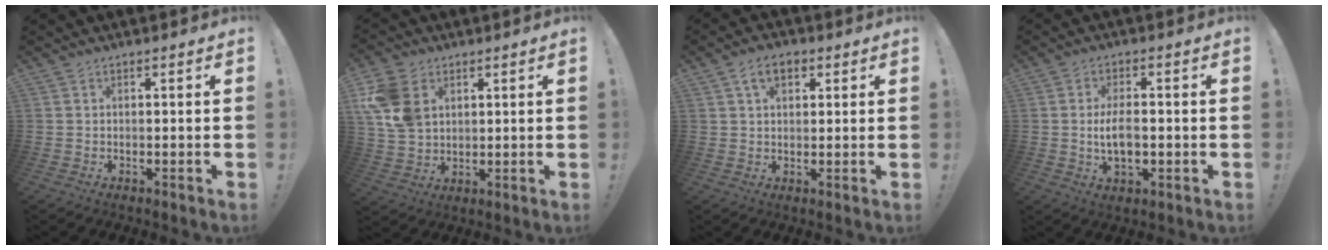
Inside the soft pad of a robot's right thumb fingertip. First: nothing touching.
{"total": 13.0, "force": [4.6, 9.7, 7.4], "torque": [-0.147, -0.007, 0.095]}
{"total": 6.1, "force": [2.6, 3.8, 4.0], "torque": [-0.062, 0.003, 0.047]}
{"total": 6.7, "force": [-0.6, 3.3, 5.8], "torque": [-0.099, -0.005, -0.017]}